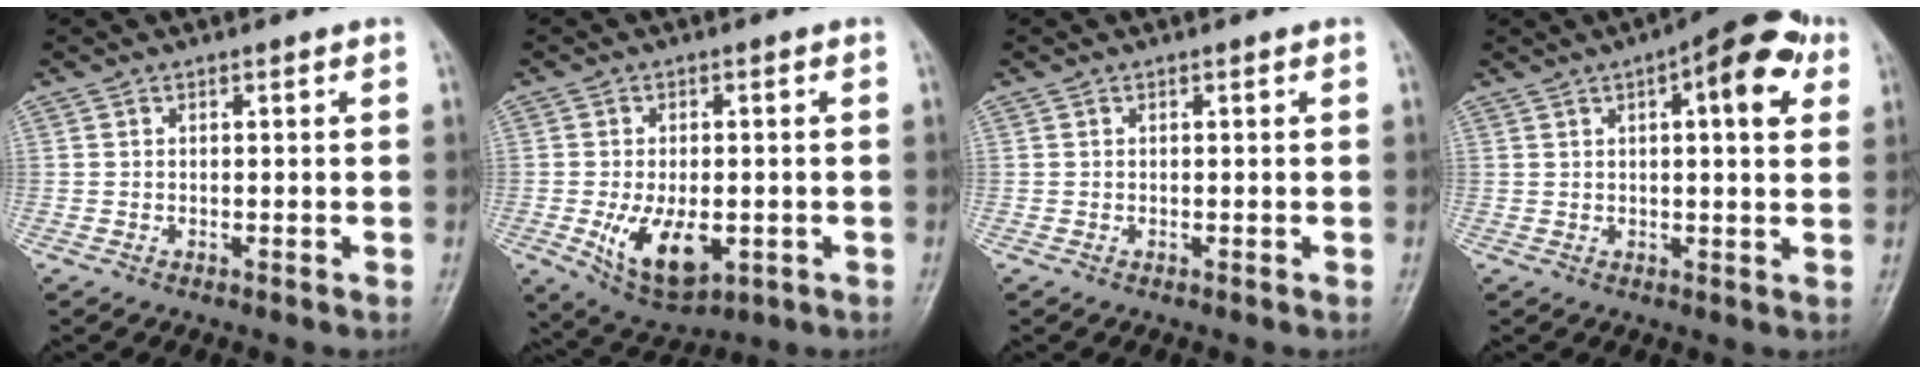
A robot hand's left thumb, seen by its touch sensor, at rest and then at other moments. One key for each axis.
{"total": 10.6, "fx": -2.5, "fy": 5.8, "fz": 8.5, "tx": -0.136, "ty": -0.009, "tz": -0.027}
{"total": 0.0}
{"total": 11.6, "fx": 4.6, "fy": 3.9, "fz": 9.9, "tx": -0.112, "ty": 0.007, "tz": 0.053}